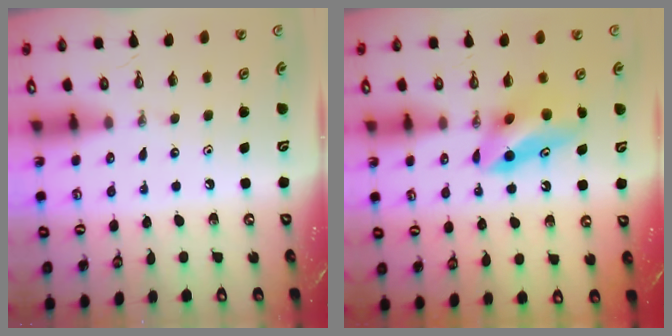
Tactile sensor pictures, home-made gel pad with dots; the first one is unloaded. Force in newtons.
{"total": 8.1, "press": 7.8, "slide": 2.3}